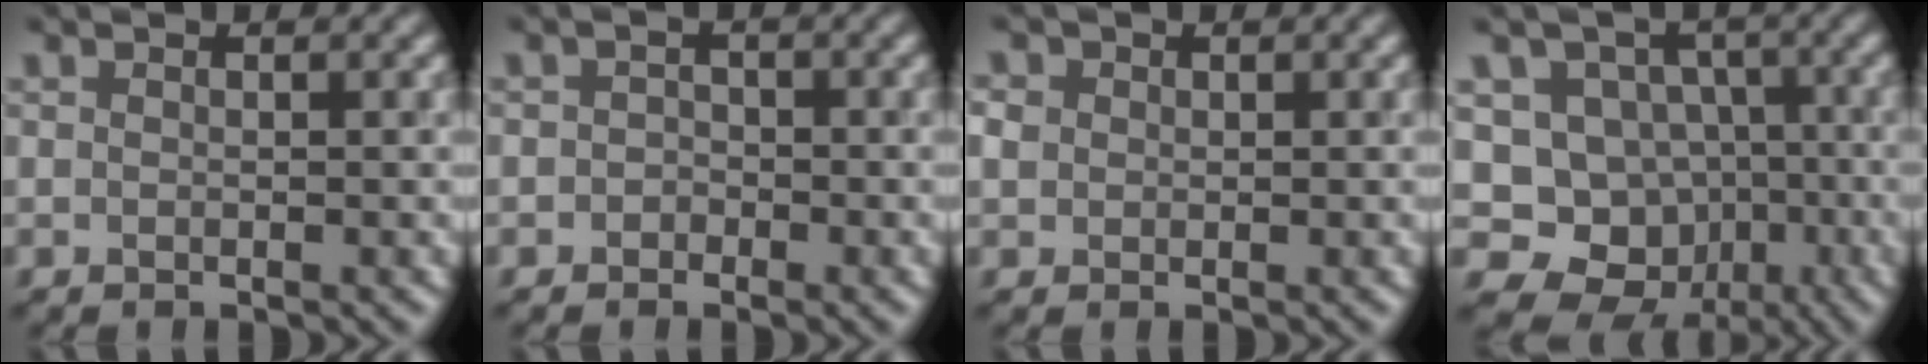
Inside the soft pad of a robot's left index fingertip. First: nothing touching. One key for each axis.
{"total": 0.8, "fx": -0.7, "fy": 0.4, "fz": 0.1, "tx": 0.003, "ty": -0.005, "tz": -0.010}
{"total": 0.9, "fx": 0.1, "fy": 0.9, "fz": 0.2, "tx": -0.003, "ty": -0.001, "tz": 0.001}
{"total": 10.0, "fx": -3.1, "fy": 8.8, "fz": 3.5, "tx": -0.044, "ty": 0.002, "tz": -0.064}